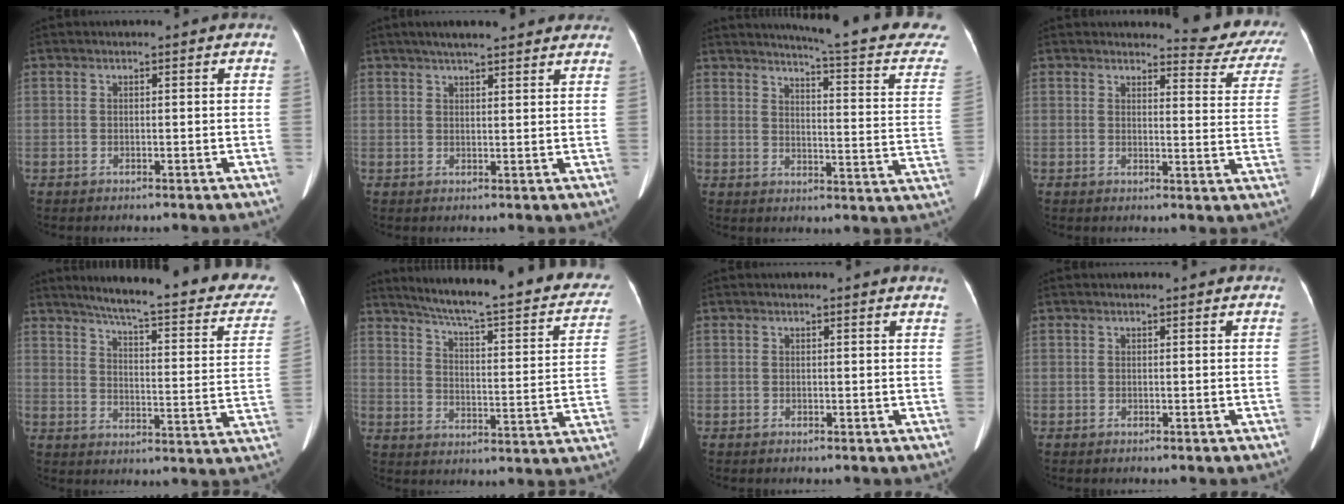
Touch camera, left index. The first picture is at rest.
{"total": 10.5, "force": [8.7, 1.7, 5.6], "torque": [-0.071, 0.032, 0.109]}
{"total": 18.8, "force": [17.2, 0.6, 7.5], "torque": [-0.100, -0.087, 0.185]}
{"total": 10.0, "force": [9.7, 1.6, 1.7], "torque": [0.002, -0.060, 0.083]}
{"total": 25.5, "force": [21.8, 3.2, 12.9], "torque": [-0.173, -0.049, 0.261]}
{"total": 26.7, "force": [22.2, 4.1, 14.3], "torque": [-0.200, -0.030, 0.275]}
{"total": 1.9, "force": [1.8, -0.2, 0.5], "torque": [-0.016, -0.007, 0.009]}
{"total": 0.8, "force": [0.8, 0.0, 0.2], "torque": [-0.008, 0.005, 0.009]}